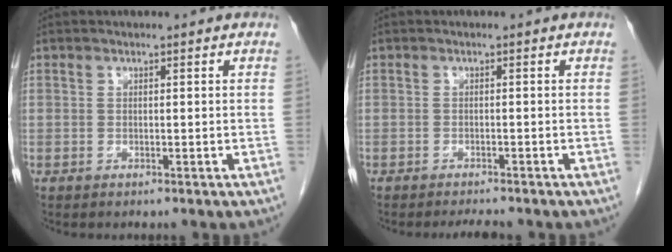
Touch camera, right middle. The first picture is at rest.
{"total": 2.2, "force": [-2.1, 0.2, 0.7], "torque": [-0.012, -0.006, -0.029]}